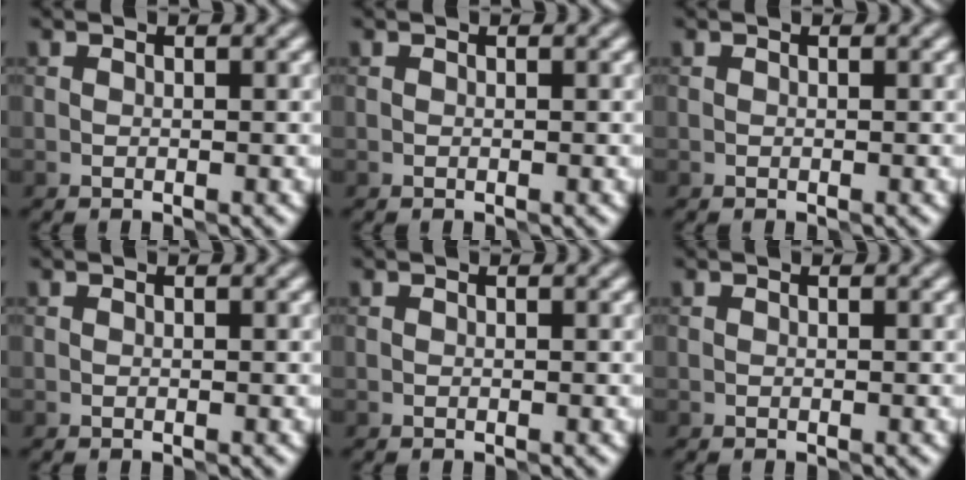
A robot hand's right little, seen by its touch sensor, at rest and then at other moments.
{"total": 0.0}
{"total": 0.0}
{"total": 0.0}
{"total": 0.0}
{"total": 0.0}